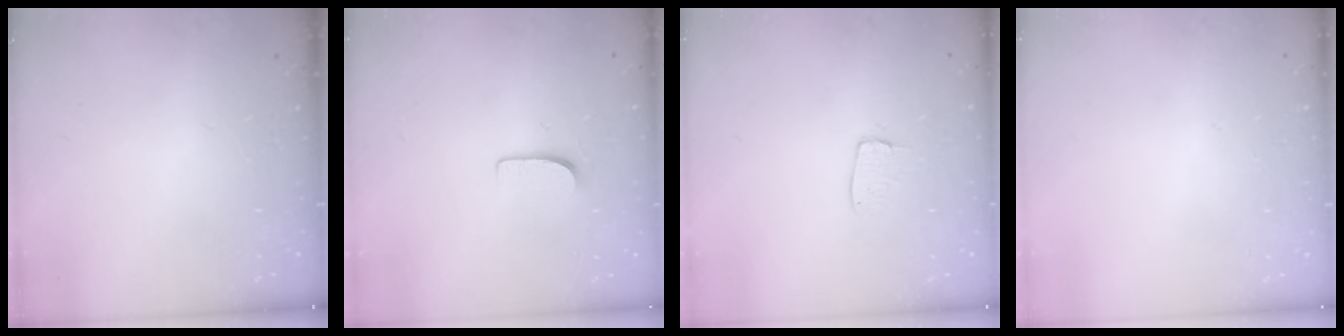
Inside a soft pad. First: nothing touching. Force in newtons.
{"total": 5.1, "press": 5.1, "slide": 0.5}
{"total": 4.2, "press": 4.2, "slide": 0.2}
{"total": 0.0}